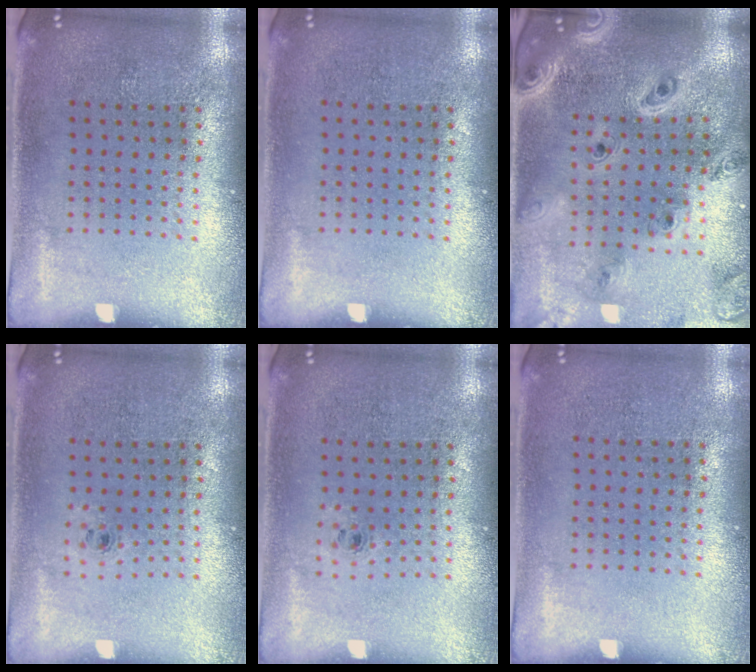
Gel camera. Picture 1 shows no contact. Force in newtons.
{"total": 0.0}
{"total": 2.5, "press": 2.2, "slide": 1.1}
{"total": 0.6, "press": 0.3, "slide": 0.5}
{"total": 0.6, "press": 0.3, "slide": 0.5}
{"total": 0.0}